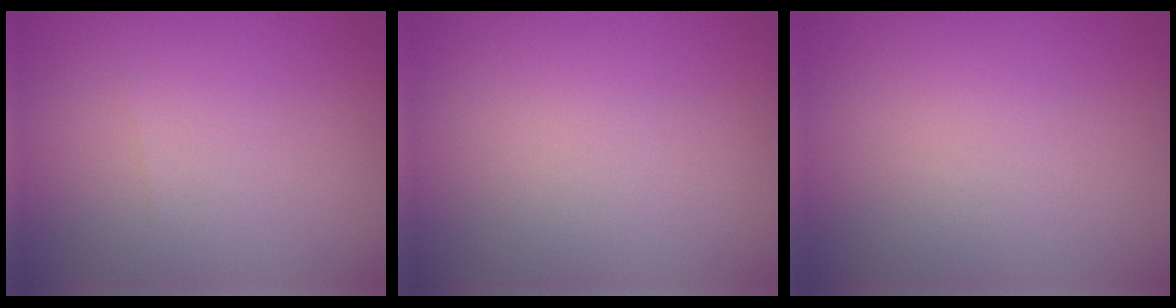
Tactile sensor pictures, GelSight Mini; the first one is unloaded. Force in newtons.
{"total": 0.0}
{"total": 0.0}